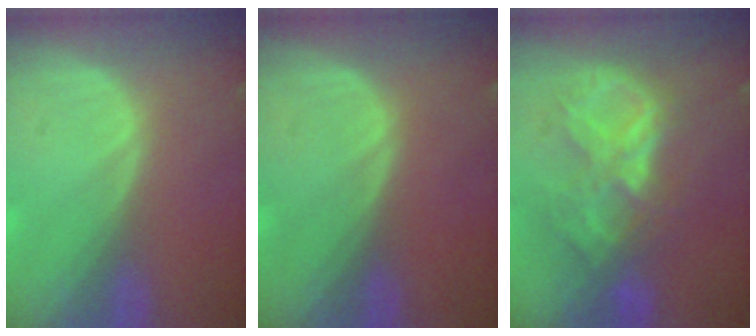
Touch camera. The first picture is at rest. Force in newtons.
{"total": 0.0}
{"total": 8.8, "press": 7.7, "slide": 4.2}